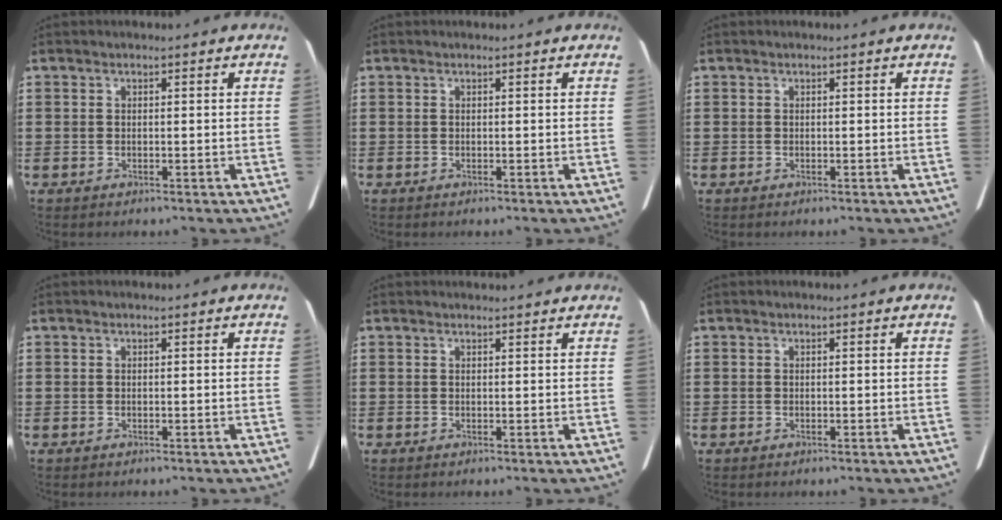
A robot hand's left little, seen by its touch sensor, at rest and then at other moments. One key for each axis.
{"total": 0.0}
{"total": 0.0}
{"total": 0.0}
{"total": 0.8, "fx": 0.8, "fy": 0.0, "fz": 0.2, "tx": 0.003, "ty": -0.001, "tz": 0.012}
{"total": 0.0}